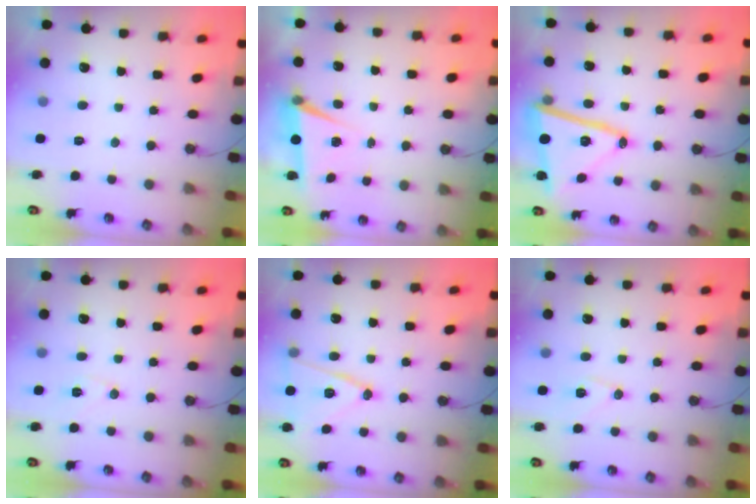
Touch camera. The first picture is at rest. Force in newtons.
{"total": 5.4, "press": 3.0, "slide": 4.5}
{"total": 17.6, "press": 17.5, "slide": 1.7}
{"total": 6.6, "press": 5.5, "slide": 3.6}
{"total": 13.7, "press": 13.3, "slide": 3.5}
{"total": 8.6, "press": 8.4, "slide": 1.8}